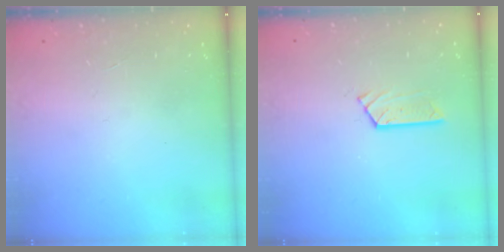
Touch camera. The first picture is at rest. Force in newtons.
{"total": 5.3, "press": 5.3, "slide": 0.2}